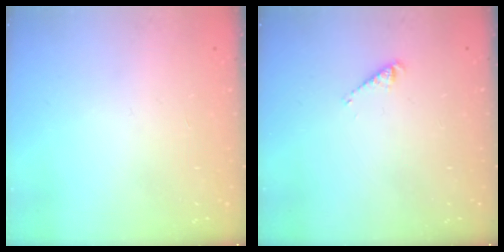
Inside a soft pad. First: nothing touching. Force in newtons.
{"total": 2.6, "press": 2.6, "slide": 0.5}